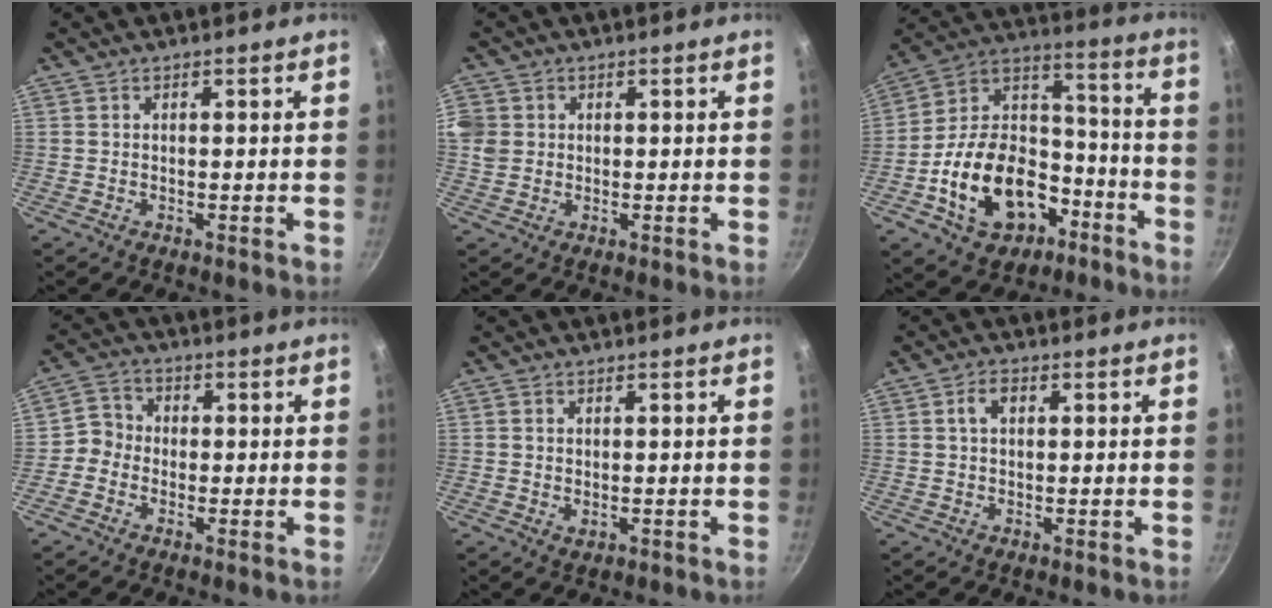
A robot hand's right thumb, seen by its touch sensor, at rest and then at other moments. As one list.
[{"total": 6.2, "force": [0.9, 5.4, 2.9], "torque": [-0.057, 0.003, 0.016]}, {"total": 22.1, "force": [-8.9, 14.9, 13.7], "torque": [-0.201, 0.085, -0.136]}, {"total": 4.2, "force": [-0.9, 3.9, 1.4], "torque": [-0.003, 0.015, -0.034]}, {"total": 1.4, "force": [0.2, 1.0, 0.9], "torque": [-0.015, -0.001, 0.004]}, {"total": 3.3, "force": [0.8, 2.2, 2.3], "torque": [-0.032, 0.007, 0.013]}]